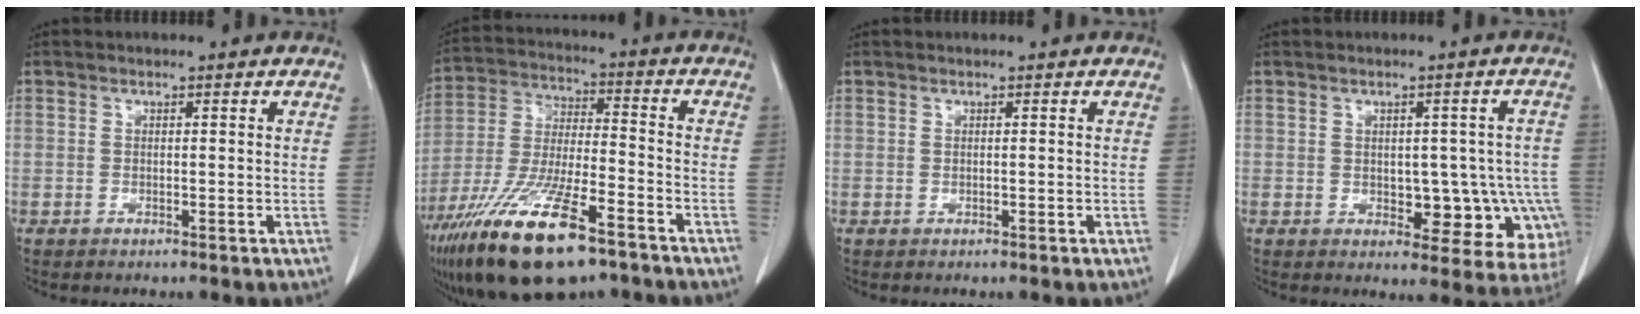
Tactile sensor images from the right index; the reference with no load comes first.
{"total": 19.7, "force": [-12.6, 4.5, 14.4], "torque": [-0.290, -0.035, -0.229]}
{"total": 0.0}
{"total": 10.9, "force": [-2.5, 6.1, 8.6], "torque": [-0.078, 0.018, -0.020]}